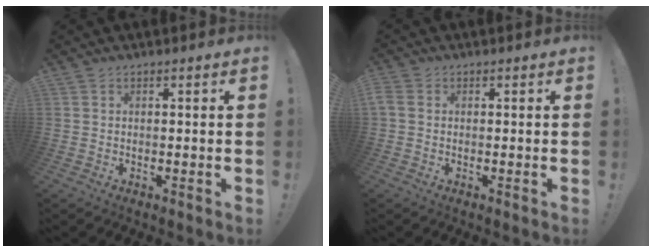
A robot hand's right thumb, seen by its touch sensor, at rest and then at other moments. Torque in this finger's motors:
{"motor_torque": [1.80, 2.42, 1.53, -0.02, 0.55]}